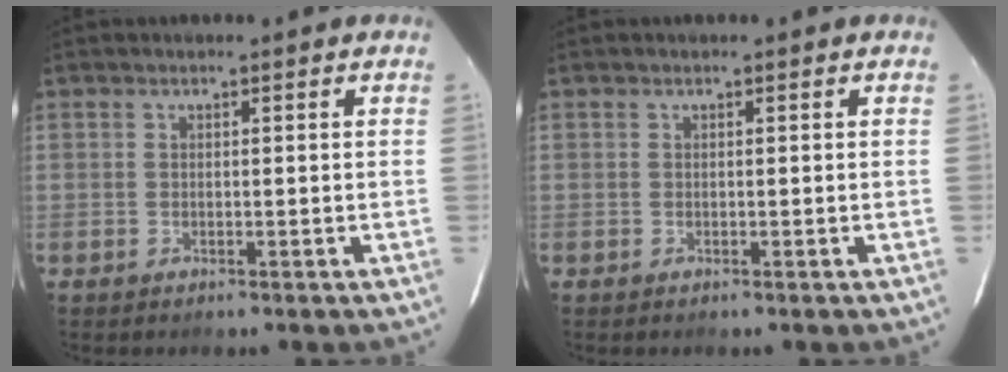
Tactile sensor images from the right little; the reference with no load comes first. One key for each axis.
{"total": 0.0}